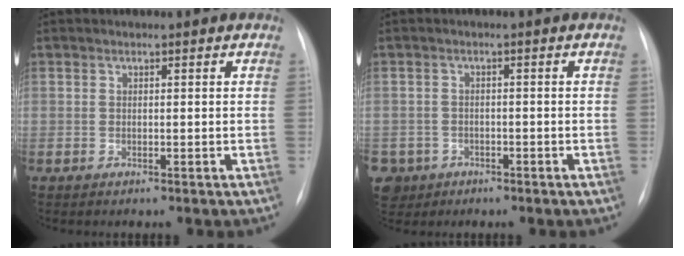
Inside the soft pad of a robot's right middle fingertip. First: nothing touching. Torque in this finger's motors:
{"motor_torque": [1.08, -1.06, 0.47, 0.07]}